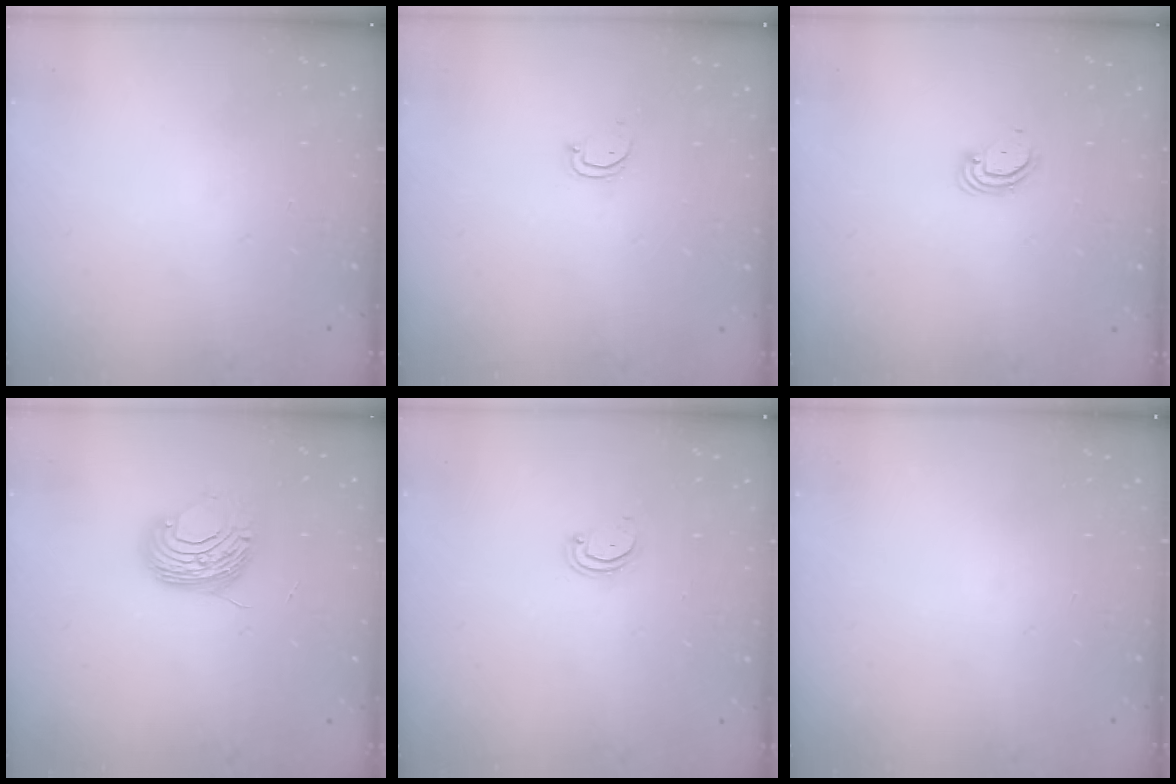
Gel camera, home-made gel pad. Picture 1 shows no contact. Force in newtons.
{"total": 2.6, "press": 2.6, "slide": 0.3}
{"total": 3.6, "press": 3.6, "slide": 0.3}
{"total": 9.7, "press": 9.7, "slide": 0.6}
{"total": 3.0, "press": 3.0, "slide": 0.2}
{"total": 0.0}